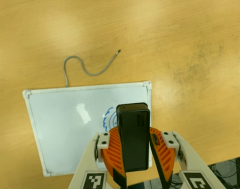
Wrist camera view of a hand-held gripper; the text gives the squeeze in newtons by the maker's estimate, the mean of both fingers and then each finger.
{"total": 7.9, "left": 8.8, "right": 7.0}